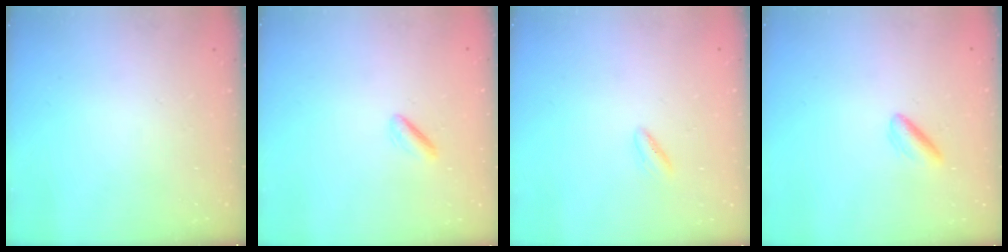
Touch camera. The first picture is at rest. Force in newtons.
{"total": 1.1, "press": 0.7, "slide": 0.8}
{"total": 1.4, "press": 1.2, "slide": 0.7}
{"total": 3.1, "press": 2.9, "slide": 1.1}